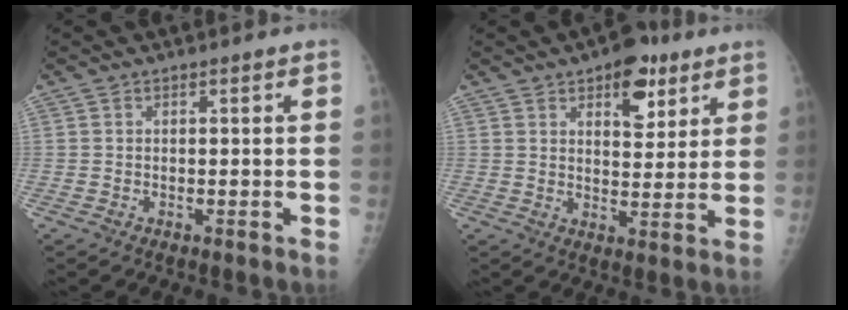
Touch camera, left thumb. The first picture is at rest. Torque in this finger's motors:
{"motor_torque": [1.01, 0.90, 0.84, -0.39, 0.18]}